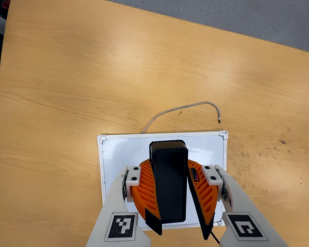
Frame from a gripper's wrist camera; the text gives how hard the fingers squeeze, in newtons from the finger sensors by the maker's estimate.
{"total": 10.1, "left": 10.1, "right": 10.2}